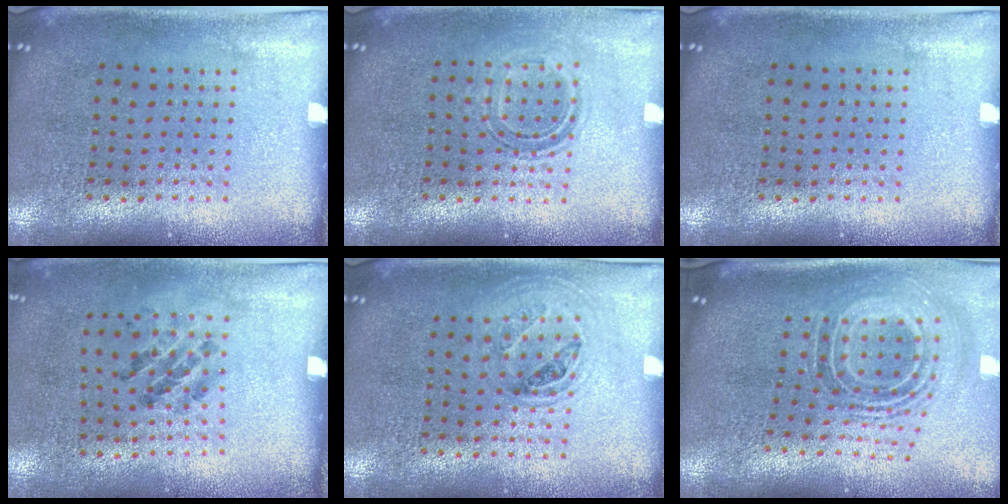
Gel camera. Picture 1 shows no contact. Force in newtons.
{"total": 1.2, "press": 0.9, "slide": 0.7}
{"total": 0.0}
{"total": 1.3, "press": 0.7, "slide": 1.1}
{"total": 1.0, "press": 0.9, "slide": 0.4}
{"total": 1.7, "press": 1.3, "slide": 1.0}